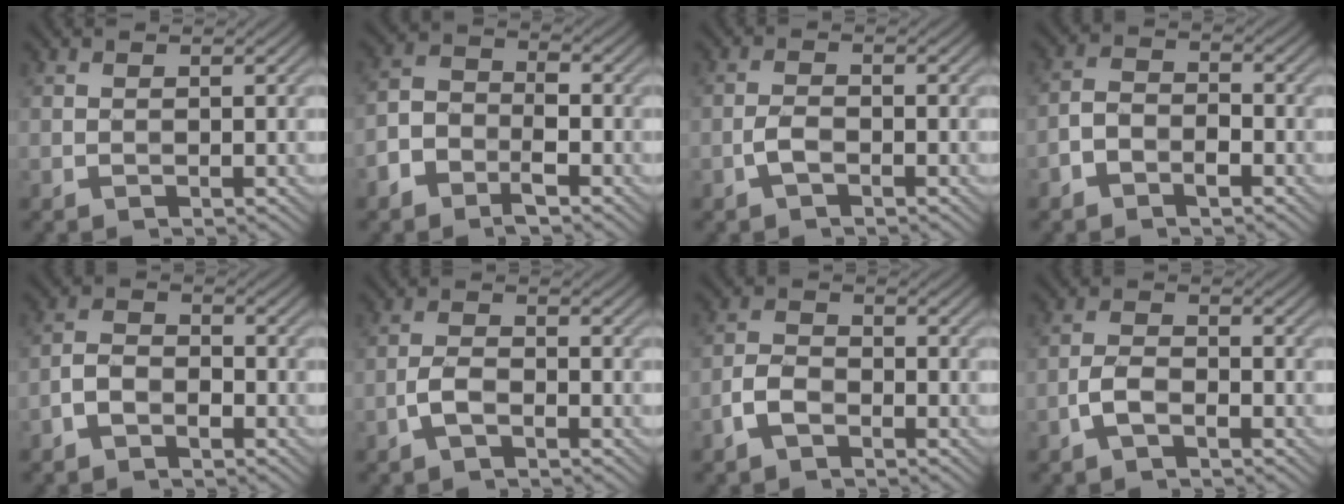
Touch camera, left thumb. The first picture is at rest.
{"total": 5.7, "force": [-3.3, 3.3, 3.2], "torque": [-0.057, 0.003, -0.073]}
{"total": 2.0, "force": [-1.1, 0.8, 1.5], "torque": [-0.031, 0.003, -0.026]}
{"total": 3.9, "force": [-2.3, 2.1, 2.4], "torque": [-0.042, 0.005, -0.052]}
{"total": 3.4, "force": [-2.1, 1.8, 2.0], "torque": [-0.037, 0.006, -0.048]}
{"total": 2.7, "force": [-1.5, 1.1, 1.9], "torque": [-0.042, 0.003, -0.037]}
{"total": 3.4, "force": [-2.2, 1.8, 2.0], "torque": [-0.043, 0.003, -0.054]}
{"total": 3.0, "force": [-1.8, 1.3, 2.1], "torque": [-0.045, 0.004, -0.042]}